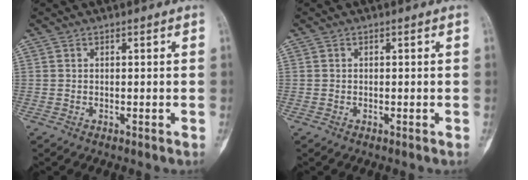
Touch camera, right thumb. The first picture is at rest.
{"total": 0.0}